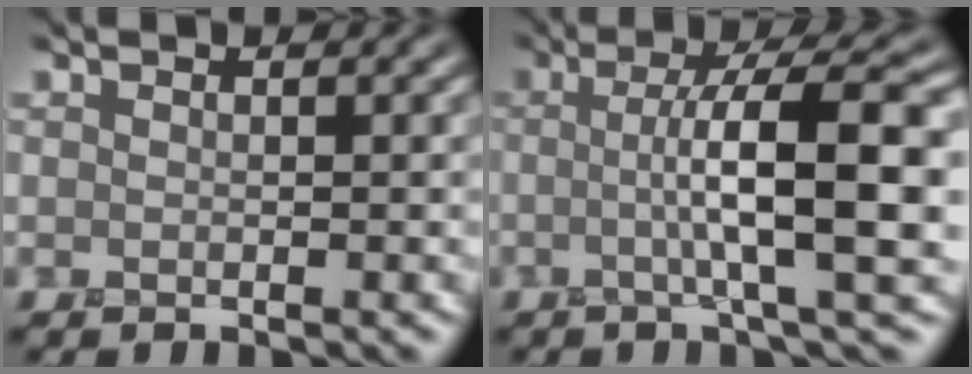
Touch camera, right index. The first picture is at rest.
{"total": 9.2, "force": [-0.3, 1.6, 9.1], "torque": [-0.127, 0.007, -0.007]}